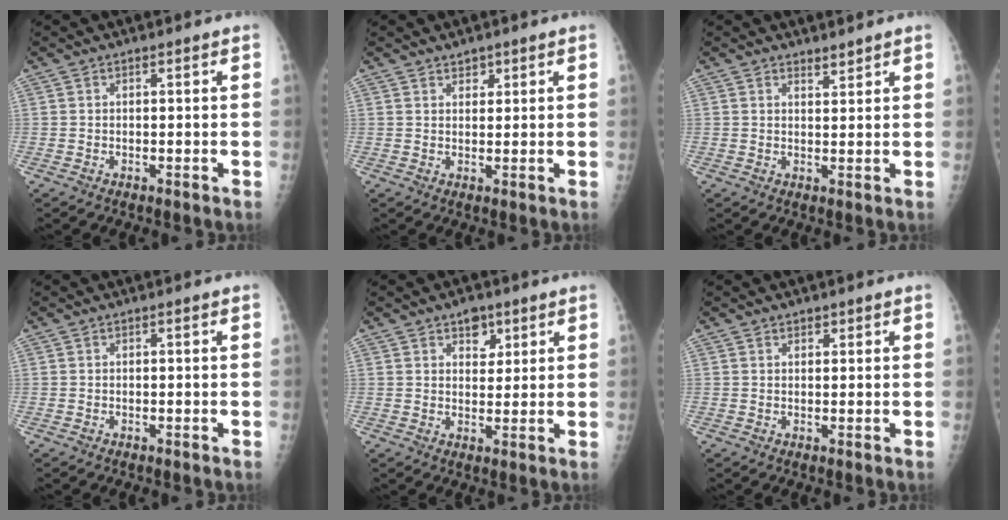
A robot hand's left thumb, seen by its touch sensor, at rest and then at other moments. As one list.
[{"total": 2.1, "force": [1.6, 1.2, 0.7], "torque": [0.004, -0.009, 0.023]}, {"total": 1.8, "force": [1.7, 0.5, 0.4], "torque": [0.005, -0.015, 0.027]}, {"total": 0.0}, {"total": 4.6, "force": [2.7, 2.9, 2.2], "torque": [-0.005, -0.013, 0.040]}, {"total": 1.3, "force": [1.0, 0.8, 0.4], "torque": [0.006, -0.005, 0.012]}]